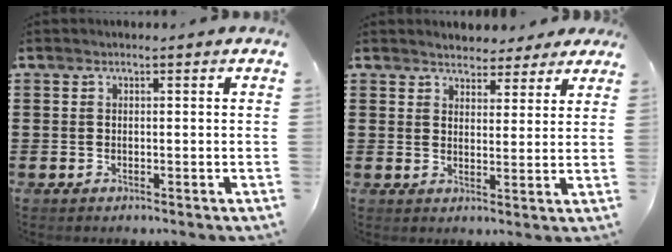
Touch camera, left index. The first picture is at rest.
{"total": 3.4, "force": [3.2, 1.1, -0.1], "torque": [-0.011, -0.002, 0.061]}